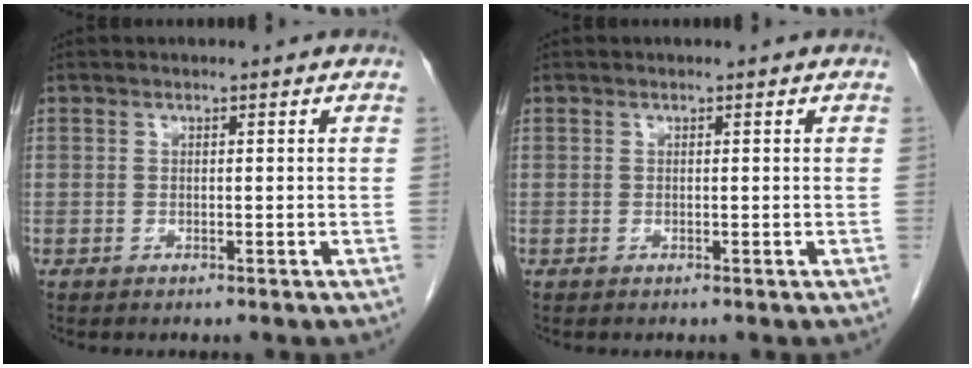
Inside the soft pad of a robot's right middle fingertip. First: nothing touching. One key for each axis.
{"total": 0.0}